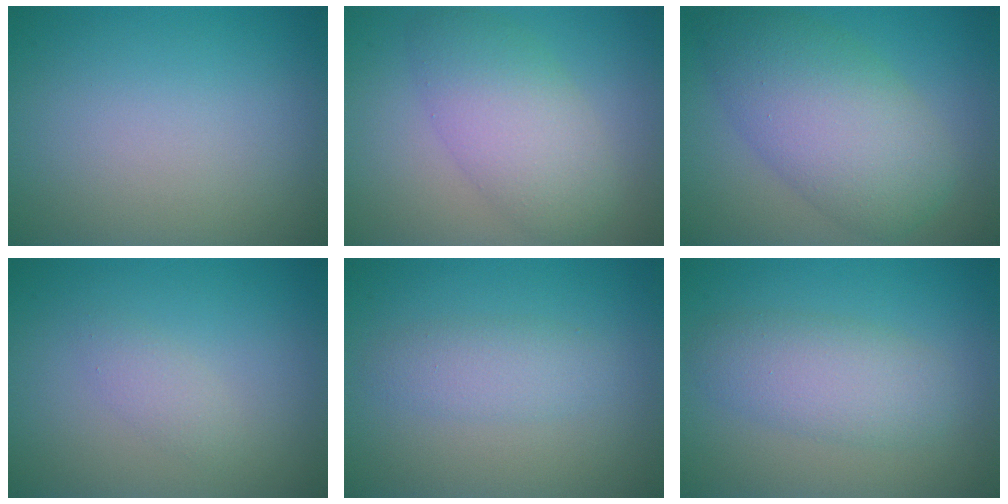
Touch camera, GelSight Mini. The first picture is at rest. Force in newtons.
{"total": 5.4, "press": 5.4, "slide": 0.3}
{"total": 7.9, "press": 7.9, "slide": 0.2}
{"total": 1.3, "press": 1.3, "slide": 0.1}
{"total": 2.3, "press": 2.3, "slide": 0.1}
{"total": 4.0, "press": 4.0, "slide": 0.0}